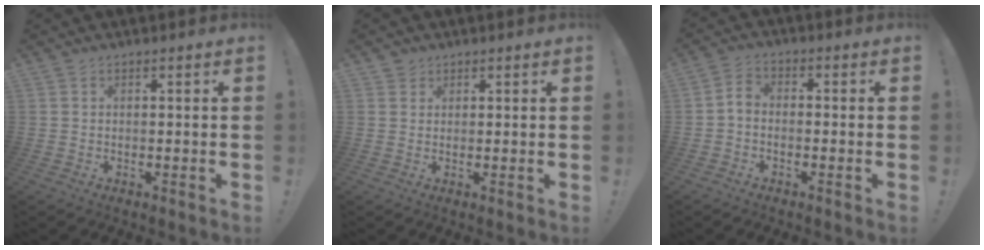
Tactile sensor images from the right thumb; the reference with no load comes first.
{"total": 2.0, "force": [1.4, 1.4, -0.1], "torque": [0.000, -0.003, 0.026]}
{"total": 3.2, "force": [-2.0, 1.7, 1.9], "torque": [-0.041, 0.011, -0.036]}